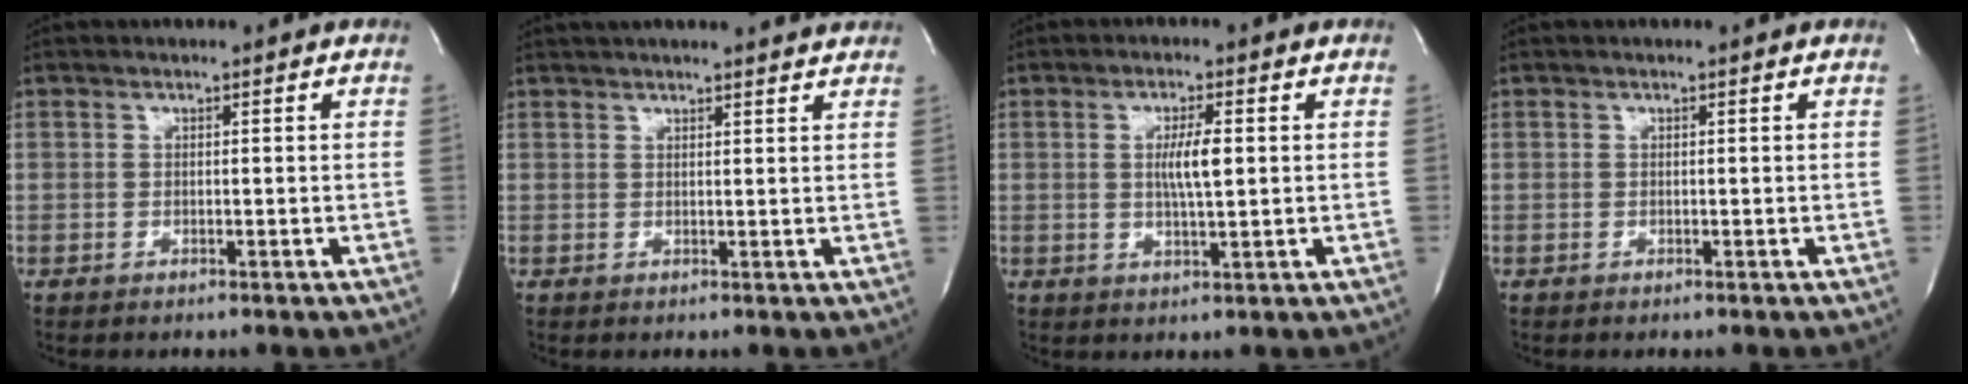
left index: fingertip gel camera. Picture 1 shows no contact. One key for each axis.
{"total": 12.3, "fx": 11.4, "fy": 1.1, "fz": 4.5, "tx": -0.065, "ty": 0.025, "tz": 0.139}
{"total": 4.7, "fx": 0.5, "fy": 0.5, "fz": 4.6, "tx": -0.085, "ty": -0.003, "tz": 0.009}
{"total": 0.0}